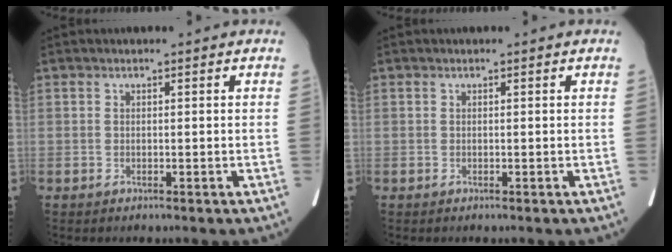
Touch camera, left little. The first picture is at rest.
{"total": 0.0}